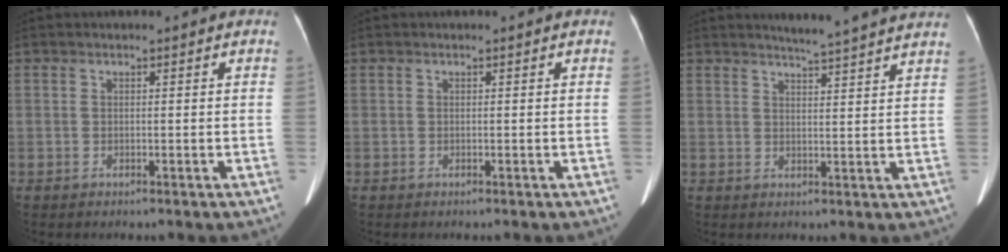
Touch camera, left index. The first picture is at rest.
{"total": 0.0}
{"total": 10.0, "force": [9.3, -0.8, 3.6], "torque": [-0.054, -0.005, 0.104]}